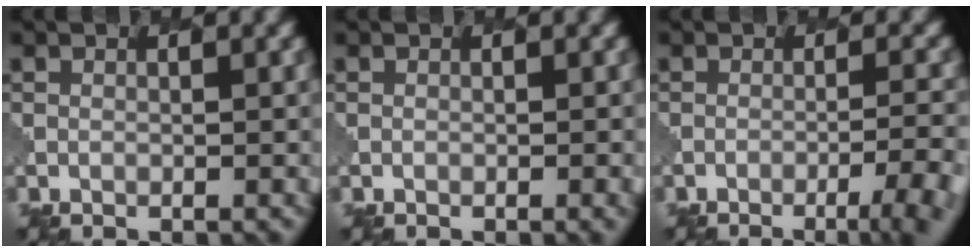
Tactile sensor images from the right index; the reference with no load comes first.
{"total": 1.3, "force": [-0.2, 0.5, 1.1], "torque": [-0.005, 0.003, -0.004]}
{"total": 5.3, "force": [-3.2, 1.1, 4.0], "torque": [-0.049, 0.007, -0.047]}